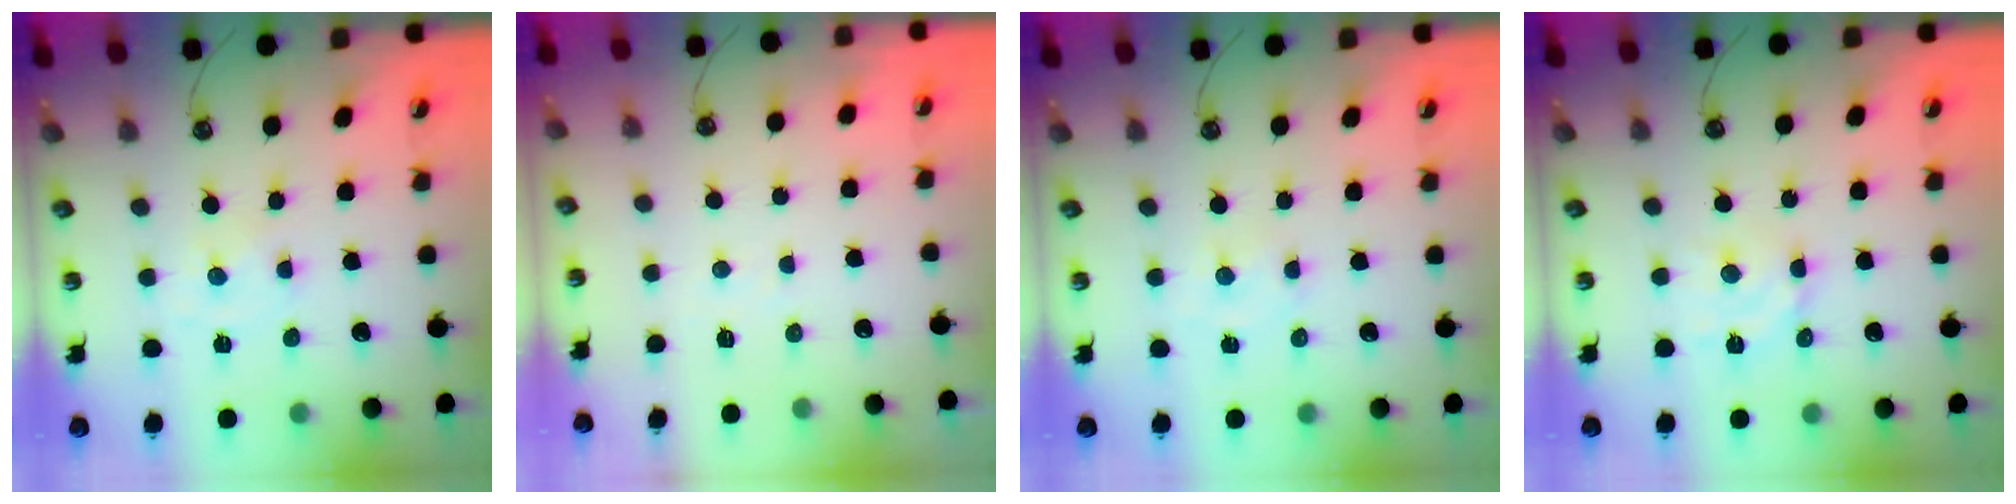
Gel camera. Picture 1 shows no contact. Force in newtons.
{"total": 3.6, "press": 3.5, "slide": 0.4}
{"total": 1.8, "press": 1.7, "slide": 0.3}
{"total": 6.8, "press": 6.7, "slide": 1.2}